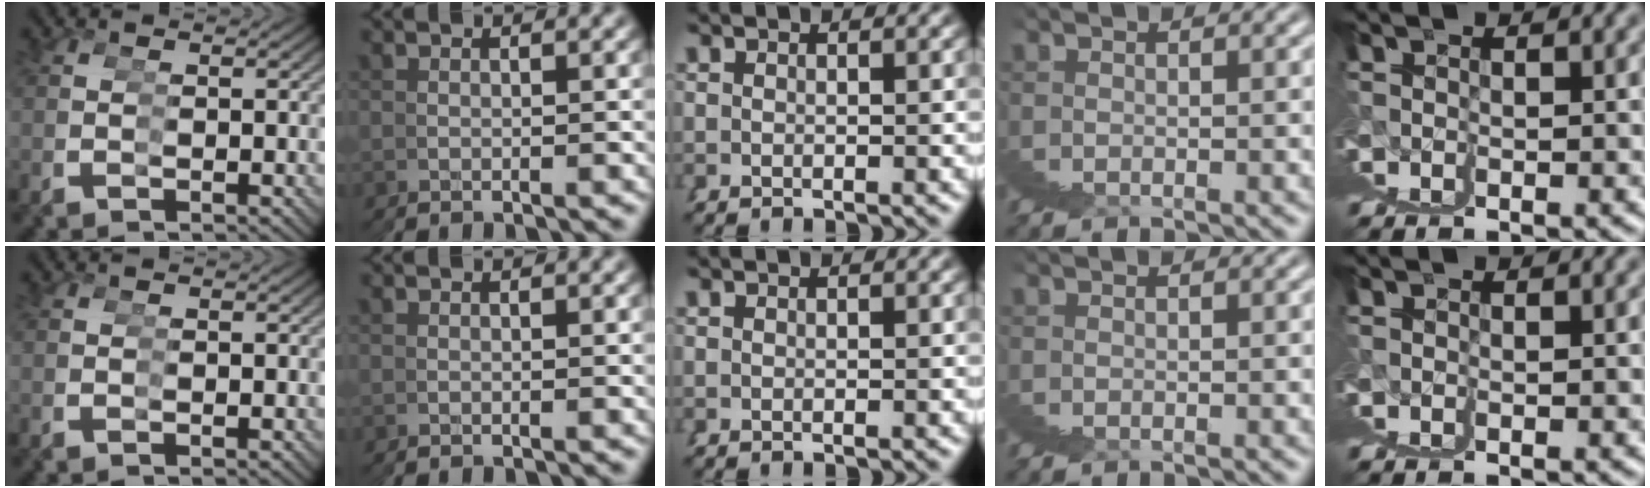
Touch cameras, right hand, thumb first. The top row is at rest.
{}